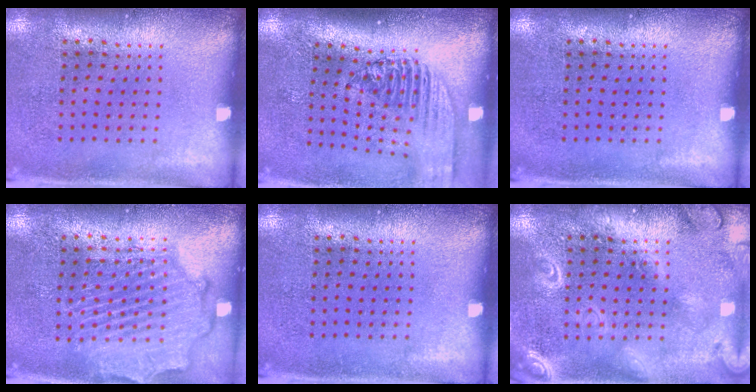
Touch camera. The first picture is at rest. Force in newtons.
{"total": 2.3, "press": 1.7, "slide": 1.5}
{"total": 0.0}
{"total": 2.4, "press": 2.2, "slide": 0.8}
{"total": 0.0}
{"total": 2.5, "press": 2.5, "slide": 0.2}